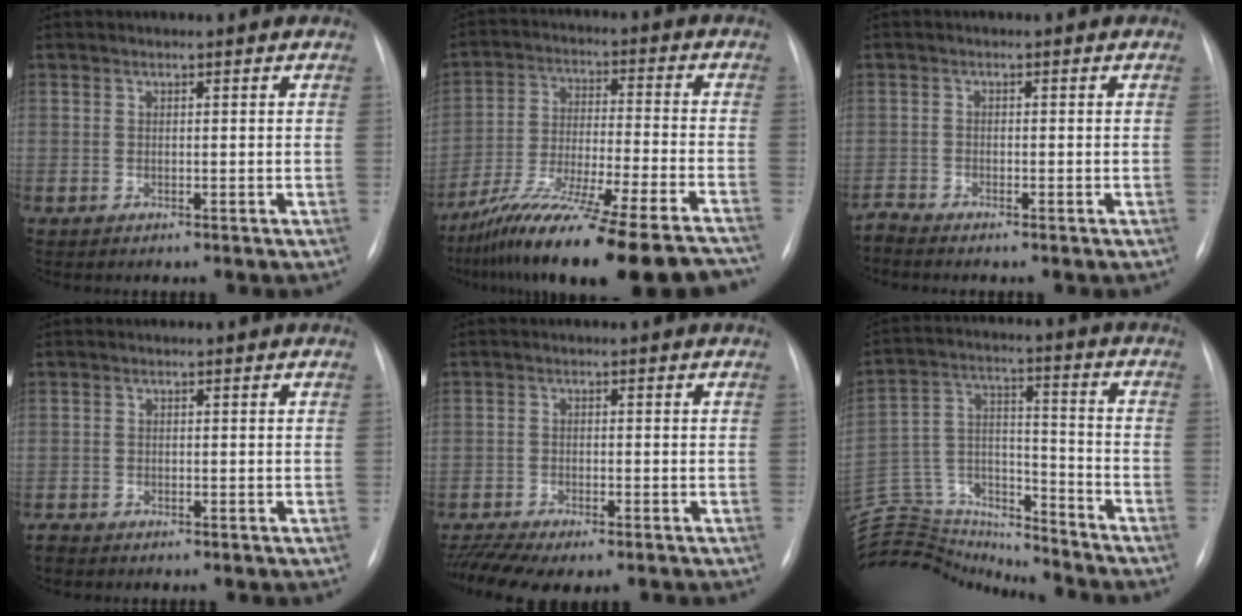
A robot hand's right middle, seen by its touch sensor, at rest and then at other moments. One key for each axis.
{"total": 25.2, "fx": -21.5, "fy": 0.2, "fz": 13.1, "tx": -0.173, "ty": -0.045, "tz": -0.333}
{"total": 1.5, "fx": -1.4, "fy": -0.3, "fz": -0.1, "tx": 0.002, "ty": -0.008, "tz": -0.029}
{"total": 1.2, "fx": -1.1, "fy": 0.5, "fz": 0.3, "tx": -0.007, "ty": -0.001, "tz": -0.019}
{"total": 8.7, "fx": -7.0, "fy": 2.1, "fz": 4.7, "tx": -0.088, "ty": -0.001, "tz": -0.109}
{"total": 21.2, "fx": -20.2, "fy": 4.7, "fz": 4.5, "tx": -0.120, "ty": 0.042, "tz": -0.325}